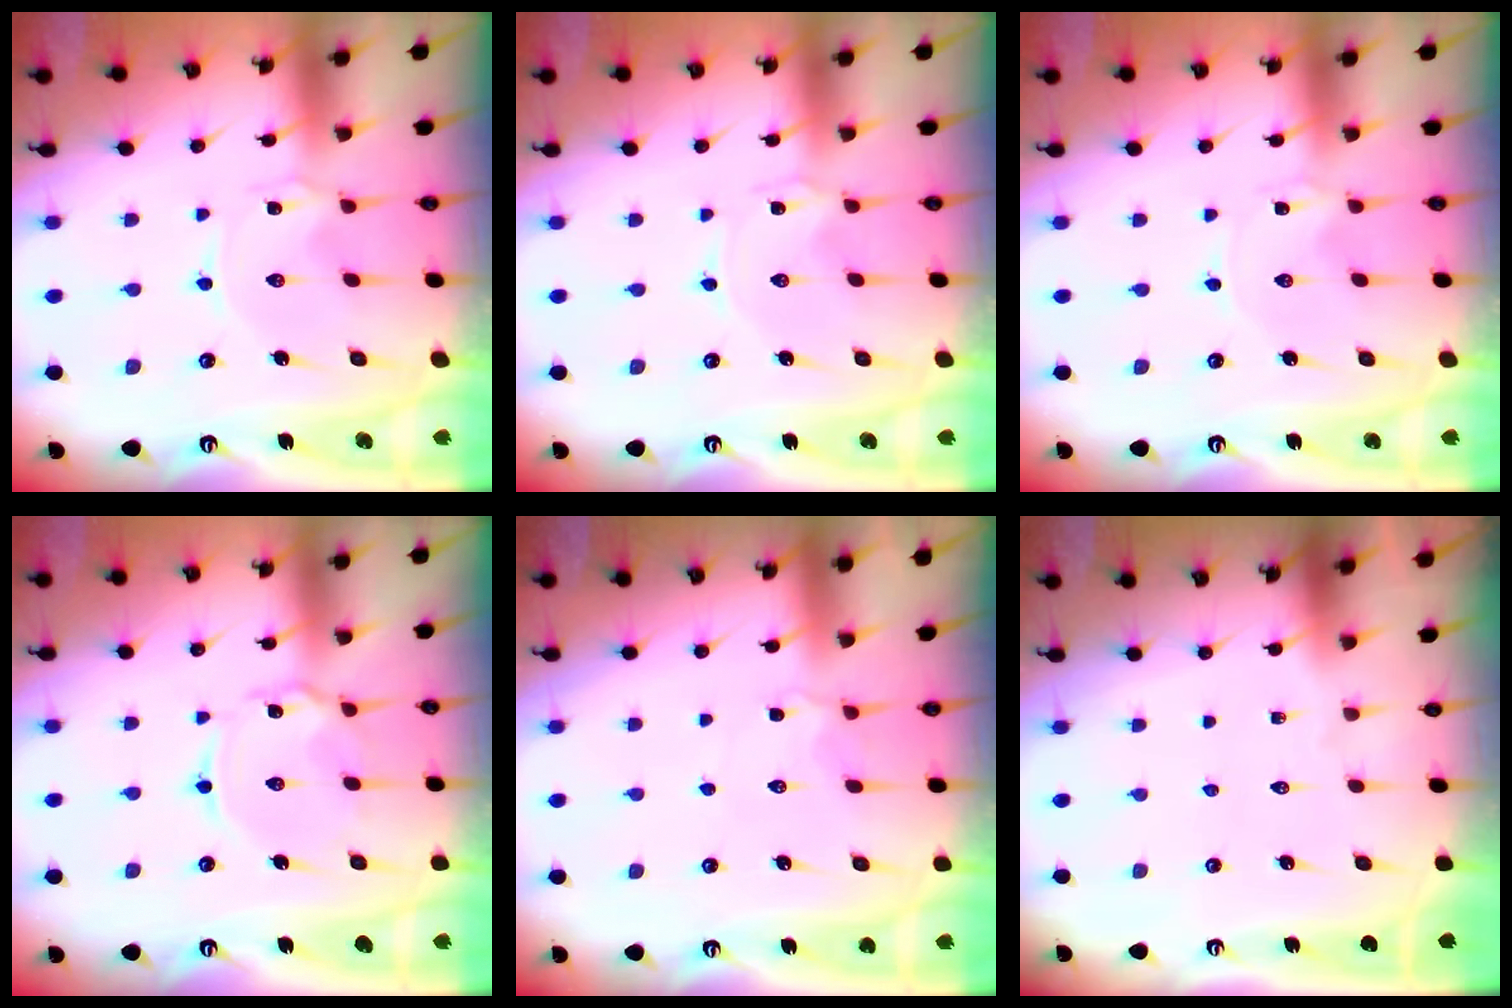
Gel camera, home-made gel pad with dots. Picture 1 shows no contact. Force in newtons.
{"total": 0.0}
{"total": 0.0}
{"total": 4.9, "press": 4.9, "slide": 0.1}
{"total": 3.1, "press": 3.0, "slide": 0.7}
{"total": 0.0}